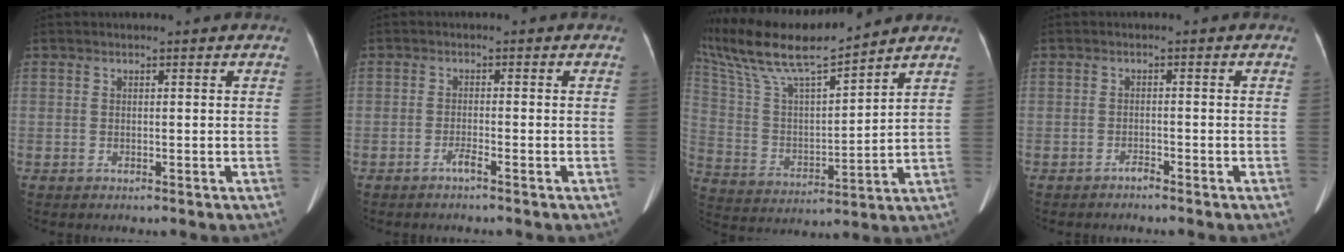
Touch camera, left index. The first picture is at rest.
{"total": 1.4, "force": [-1.1, -0.2, 0.8], "torque": [-0.016, -0.003, -0.023]}
{"total": 17.4, "force": [15.2, 1.1, 8.3], "torque": [-0.179, 0.019, 0.292]}
{"total": 1.1, "force": [-1.1, 0.0, 0.2], "torque": [-0.003, -0.003, -0.018]}